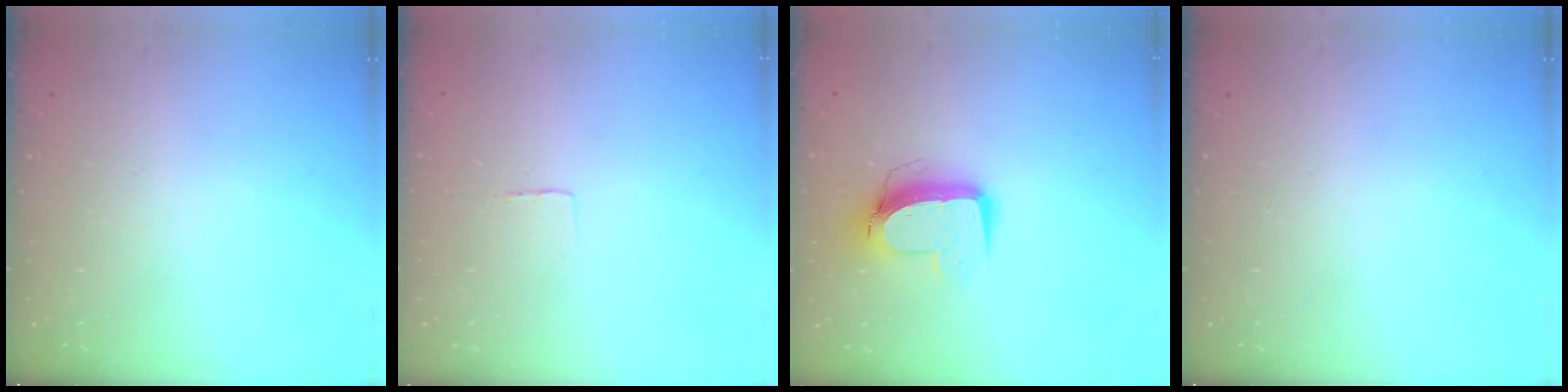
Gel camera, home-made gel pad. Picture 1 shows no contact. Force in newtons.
{"total": 2.3, "press": 2.3, "slide": 0.1}
{"total": 10.5, "press": 10.5, "slide": 0.7}
{"total": 0.0}